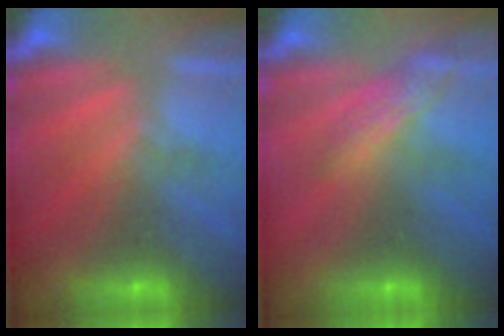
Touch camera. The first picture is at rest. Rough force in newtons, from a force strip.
{"total": 2.7}